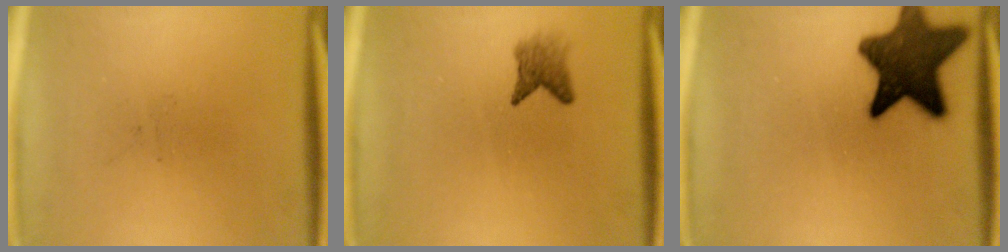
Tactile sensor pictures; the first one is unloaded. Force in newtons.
{"total": 2.4}
{"total": 13.6}